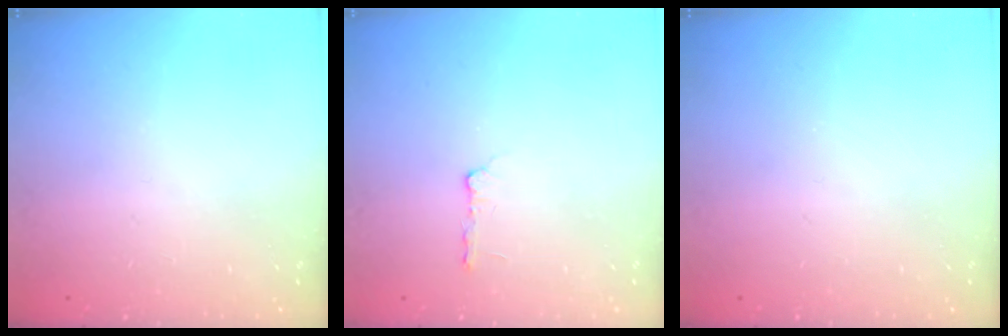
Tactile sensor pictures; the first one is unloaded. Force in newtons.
{"total": 2.4, "press": 2.3, "slide": 0.4}
{"total": 0.0}